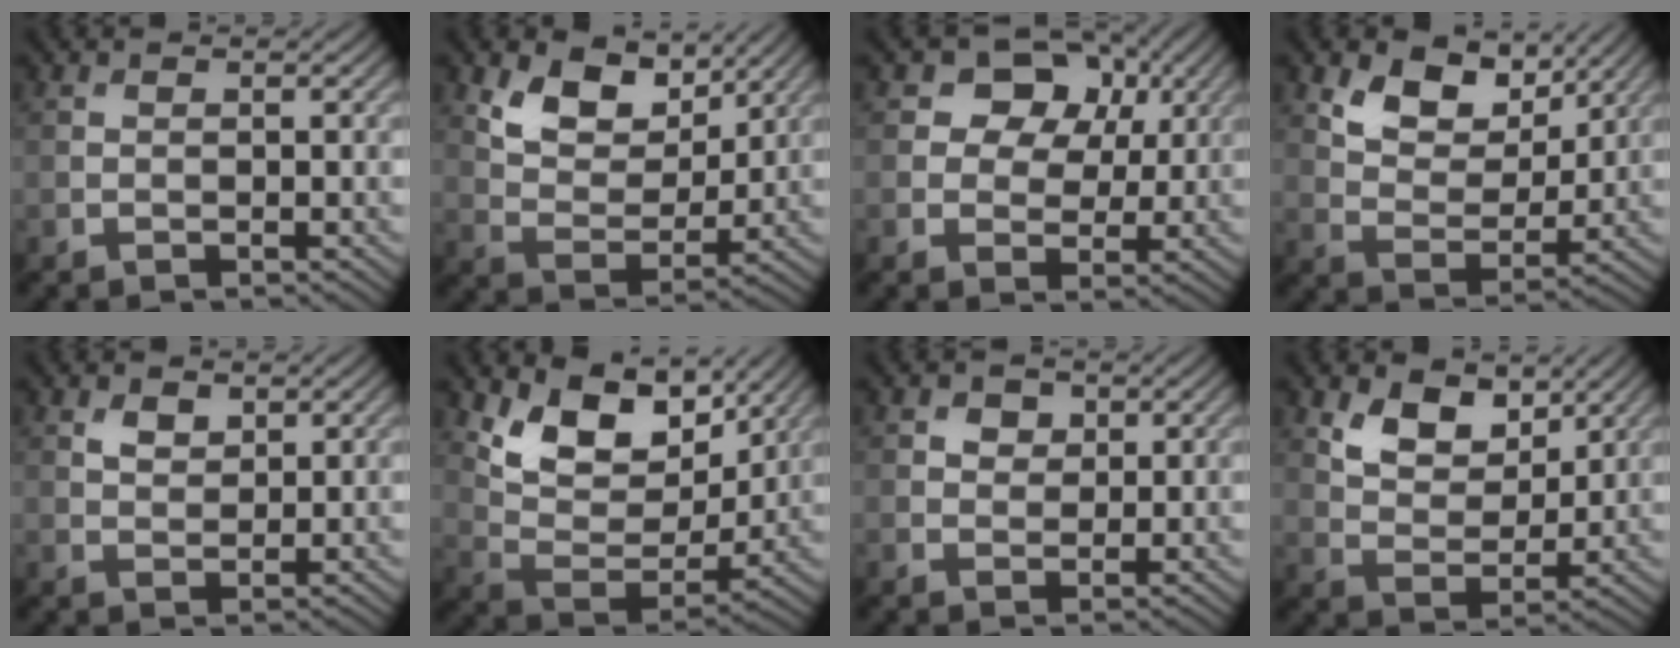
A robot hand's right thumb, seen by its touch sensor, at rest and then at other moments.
{"total": 8.4, "force": [4.9, 4.9, 4.8], "torque": [-0.101, -0.011, 0.082]}
{"total": 9.0, "force": [3.8, 6.9, 4.4], "torque": [-0.085, 0.017, 0.050]}
{"total": 8.3, "force": [4.8, 4.8, 4.7], "torque": [-0.096, -0.011, 0.080]}
{"total": 2.1, "force": [1.3, 1.3, 1.1], "torque": [-0.023, -0.003, 0.027]}
{"total": 10.6, "force": [6.2, 5.9, 6.2], "torque": [-0.127, -0.014, 0.113]}
{"total": 2.1, "force": [1.0, 1.6, 0.9], "torque": [-0.015, -0.001, 0.014]}
{"total": 6.9, "force": [4.1, 4.0, 4.0], "torque": [-0.083, -0.012, 0.069]}